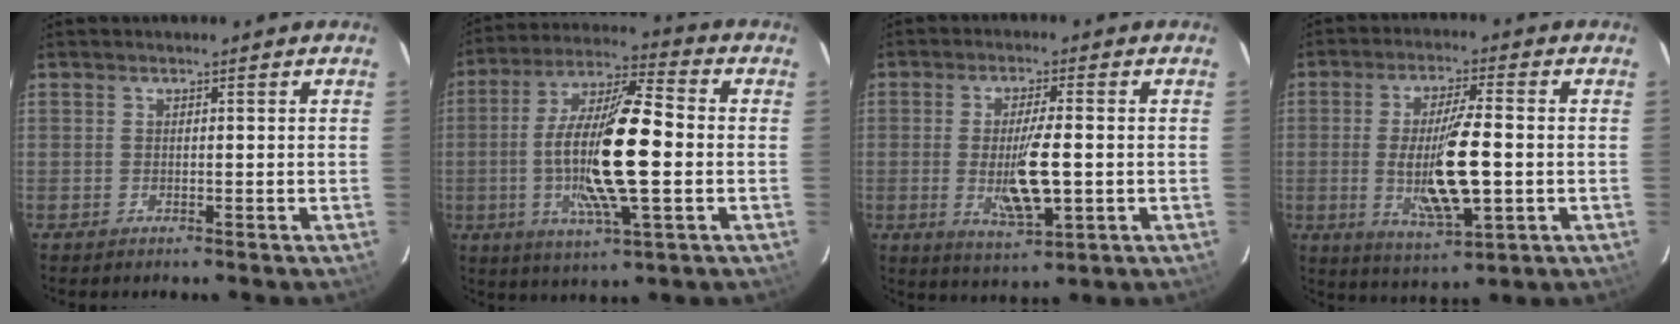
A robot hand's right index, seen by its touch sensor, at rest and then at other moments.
{"total": 17.7, "force": [-2.3, 3.5, 17.2], "torque": [-0.331, -0.003, -0.048]}
{"total": 9.2, "force": [-1.4, 2.2, 8.9], "torque": [-0.160, -0.017, -0.019]}
{"total": 12.7, "force": [-1.8, 2.8, 12.2], "torque": [-0.227, -0.018, -0.025]}